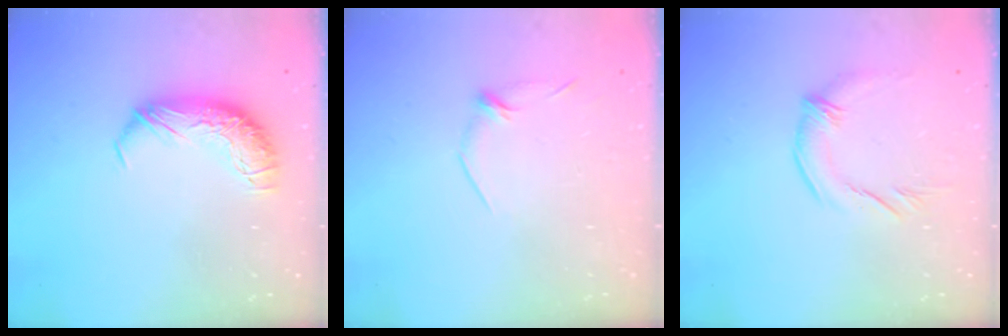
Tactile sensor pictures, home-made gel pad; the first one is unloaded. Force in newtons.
{"total": 7.0, "press": 6.9, "slide": 0.9}
{"total": 1.1, "press": 0.9, "slide": 0.7}